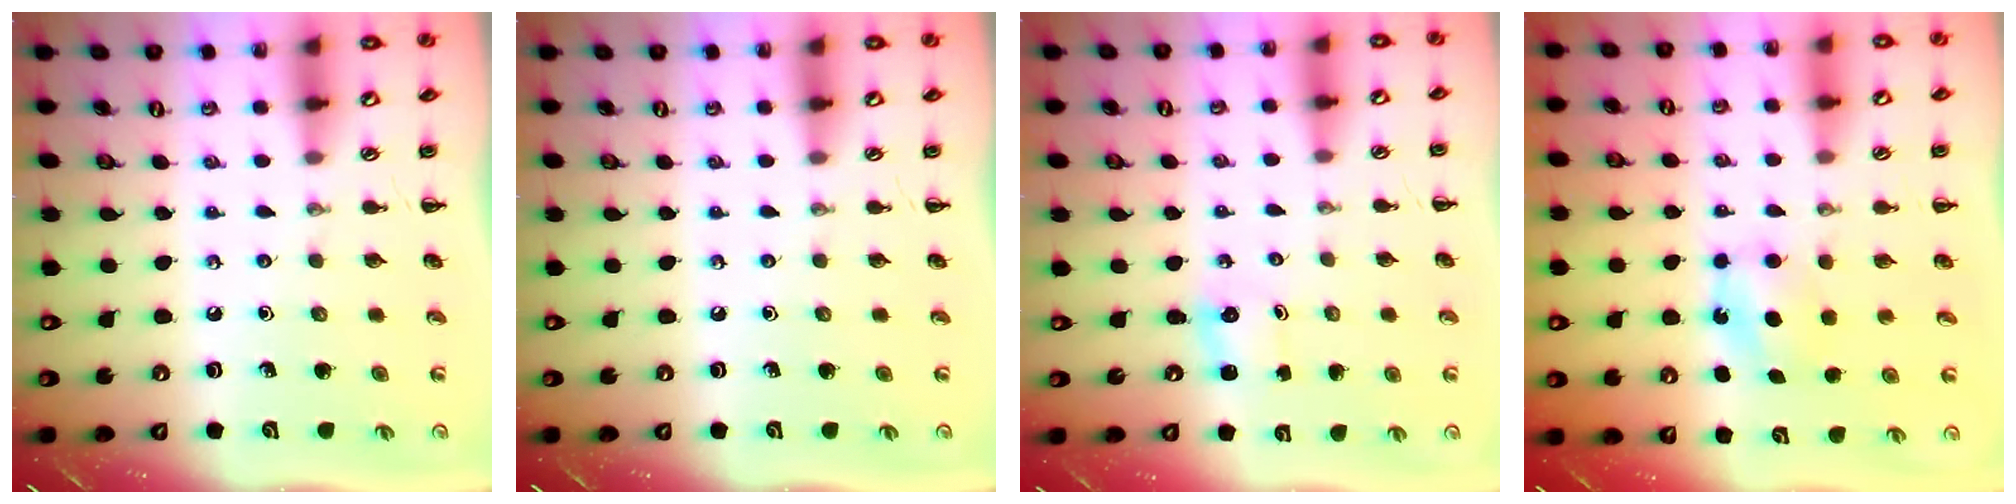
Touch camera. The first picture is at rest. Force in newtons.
{"total": 0.0}
{"total": 0.9, "press": 0.9, "slide": 0.3}
{"total": 6.0, "press": 5.8, "slide": 1.8}